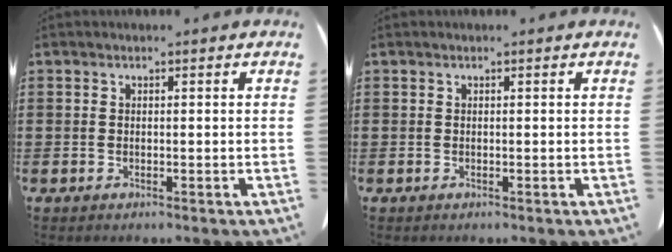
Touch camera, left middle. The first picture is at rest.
{"total": 0.0}